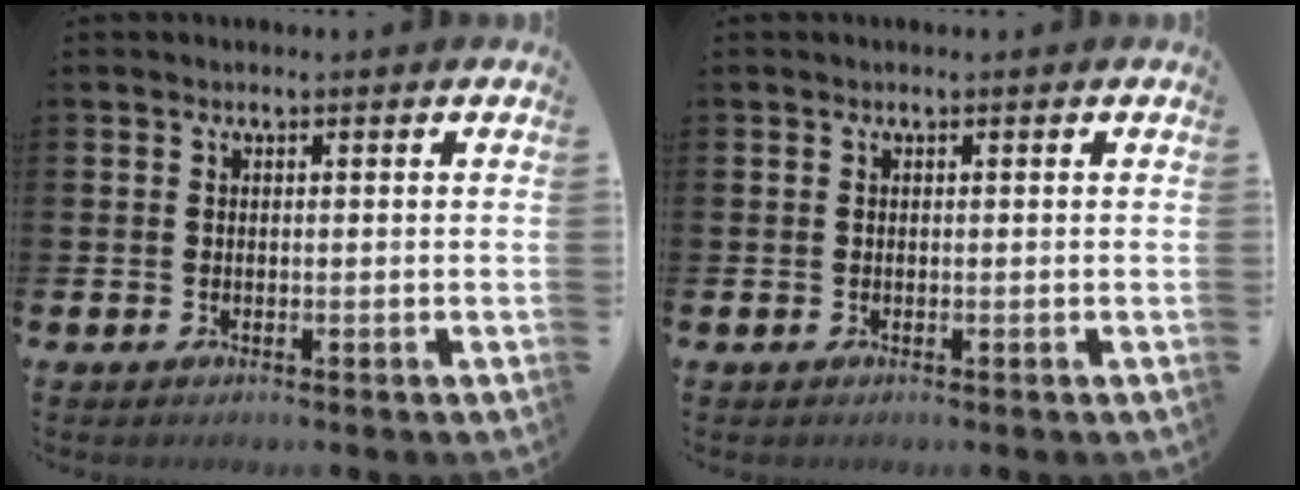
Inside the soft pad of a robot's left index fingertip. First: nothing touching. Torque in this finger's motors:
{"motor_torque": [-0.05, 0.02, 0.00, 0.00]}